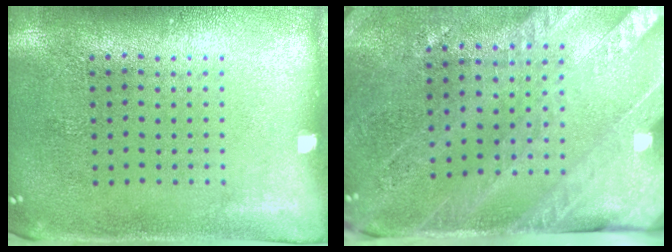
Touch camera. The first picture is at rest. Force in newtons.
{"total": 3.5, "press": 3.0, "slide": 1.8}